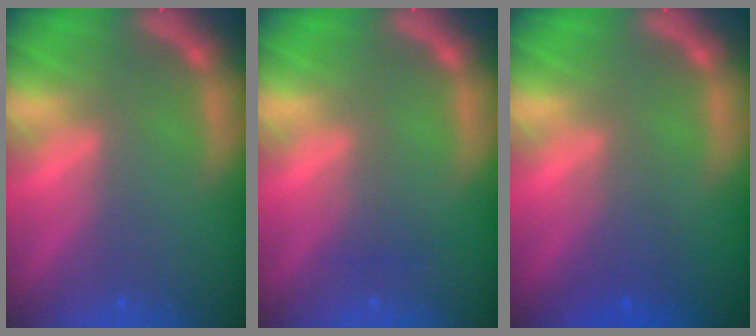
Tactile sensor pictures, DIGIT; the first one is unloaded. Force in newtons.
{"total": 1.5}
{"total": 2.5}